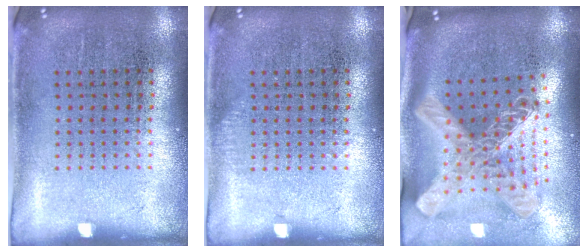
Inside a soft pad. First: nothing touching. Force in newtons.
{"total": 0.6, "press": 0.6, "slide": 0.2}
{"total": 3.0, "press": 2.0, "slide": 2.2}